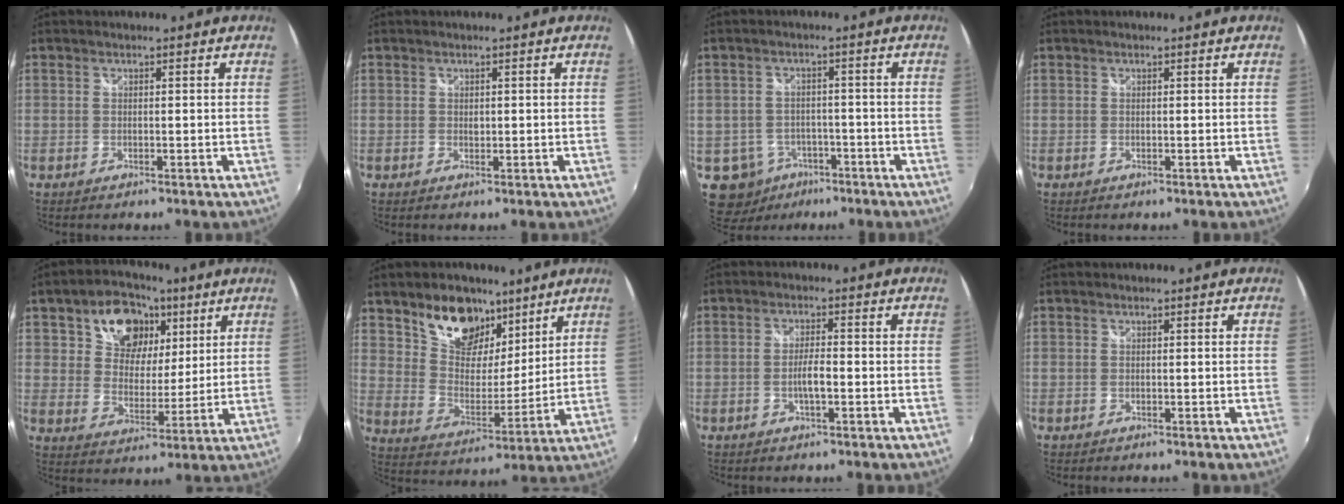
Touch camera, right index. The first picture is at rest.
{"total": 0.6, "force": [0.1, 0.5, 0.3], "torque": [-0.004, 0.000, 0.002]}
{"total": 8.6, "force": [-4.0, 7.4, 1.7], "torque": [-0.065, 0.017, -0.048]}
{"total": 0.0}
{"total": 13.9, "force": [6.6, 9.8, 7.2], "torque": [-0.138, 0.024, 0.114]}
{"total": 14.5, "force": [9.6, 8.6, 6.7], "torque": [-0.125, 0.014, 0.175]}
{"total": 3.3, "force": [-1.1, 0.6, 3.1], "torque": [-0.060, -0.001, -0.020]}
{"total": 0.0}